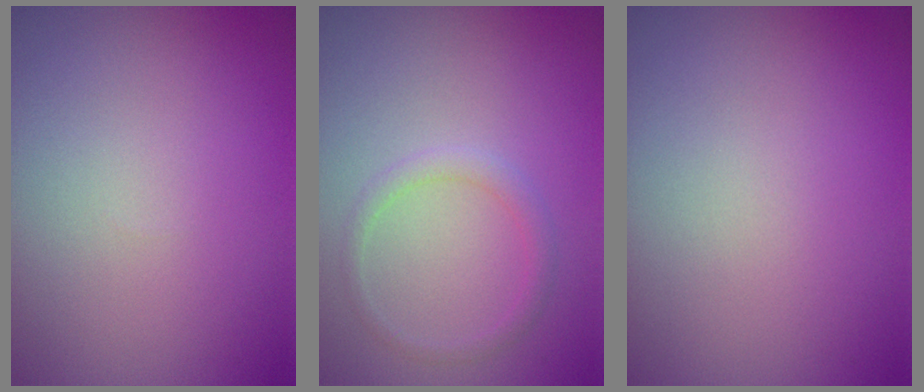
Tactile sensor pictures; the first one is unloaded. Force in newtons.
{"total": 1.4, "press": 1.4, "slide": 0.1}
{"total": 0.0}